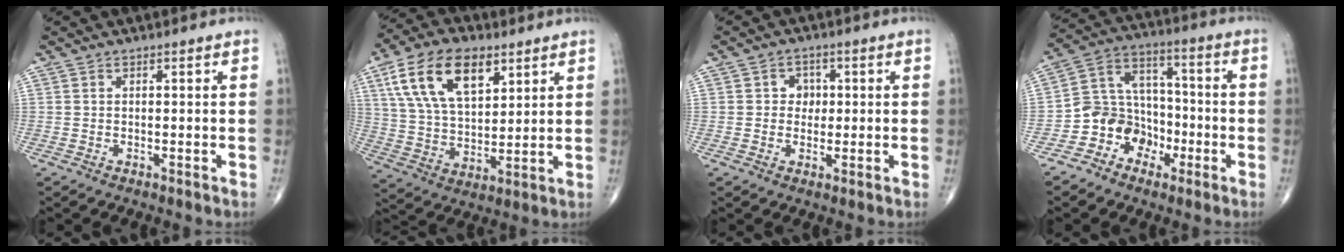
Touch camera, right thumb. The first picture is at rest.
{"total": 17.2, "force": [8.0, 9.2, 12.1], "torque": [-0.201, -0.019, 0.151]}
{"total": 3.6, "force": [0.4, 3.2, 1.7], "torque": [0.001, 0.006, 0.001]}
{"total": 10.5, "force": [-4.9, 8.9, 2.7], "torque": [0.000, 0.079, -0.093]}